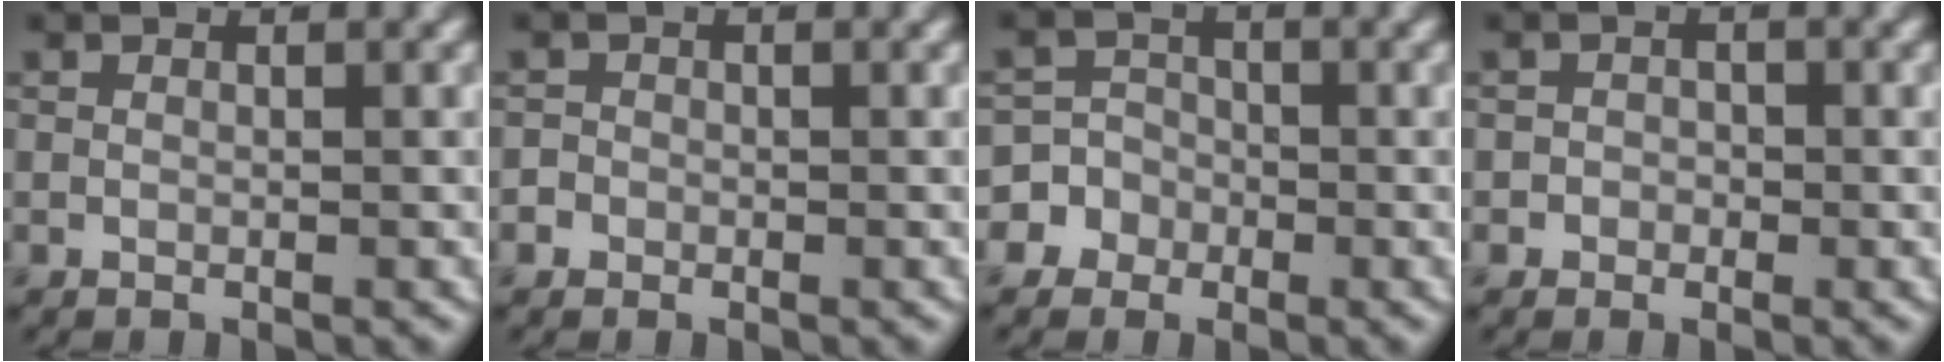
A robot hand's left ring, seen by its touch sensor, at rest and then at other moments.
{"total": 0.8, "force": [-0.4, 0.7, 0.0], "torque": [0.004, -0.001, -0.007]}
{"total": 4.8, "force": [-2.5, 4.1, 0.1], "torque": [0.023, 0.005, -0.056]}
{"total": 1.3, "force": [-0.4, 1.2, 0.2], "torque": [0.014, 0.000, -0.015]}